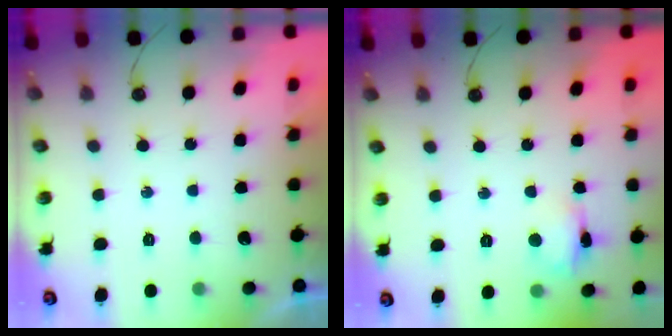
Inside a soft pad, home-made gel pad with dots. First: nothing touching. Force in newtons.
{"total": 6.6, "press": 6.6, "slide": 0.5}